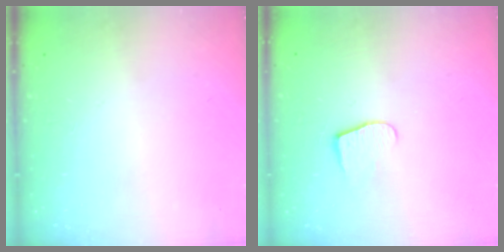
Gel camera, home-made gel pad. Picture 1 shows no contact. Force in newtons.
{"total": 5.4, "press": 5.4, "slide": 0.5}